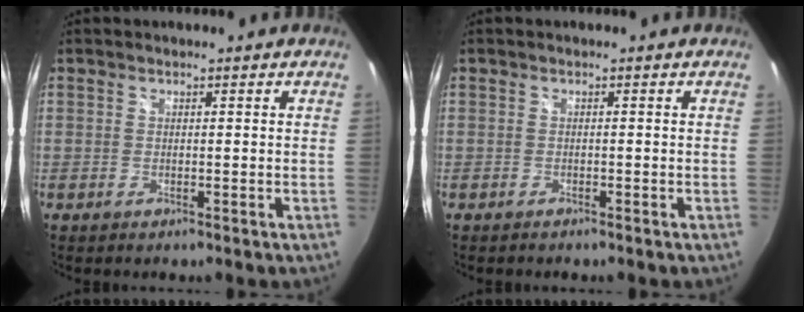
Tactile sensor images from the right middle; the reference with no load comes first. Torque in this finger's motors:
{"motor_torque": [-0.60, -0.22, -0.06, -0.01]}